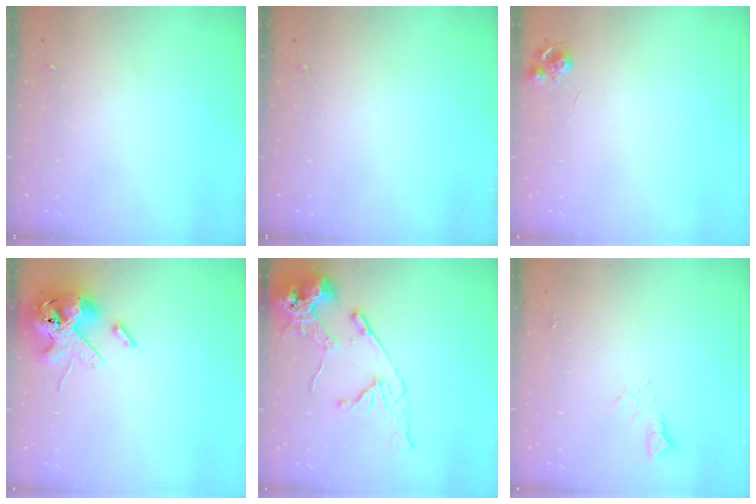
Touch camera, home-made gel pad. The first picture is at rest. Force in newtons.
{"total": 0.0}
{"total": 6.8, "press": 6.7, "slide": 0.9}
{"total": 15.4, "press": 15.1, "slide": 2.9}
{"total": 14.9, "press": 14.8, "slide": 2.0}
{"total": 2.7, "press": 2.7, "slide": 0.2}